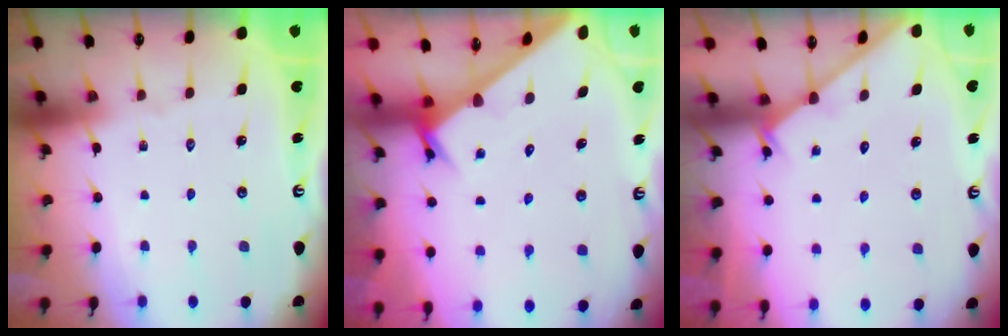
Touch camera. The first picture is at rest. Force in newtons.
{"total": 2.8, "press": 2.8, "slide": 0.1}
{"total": 2.6, "press": 2.5, "slide": 0.4}